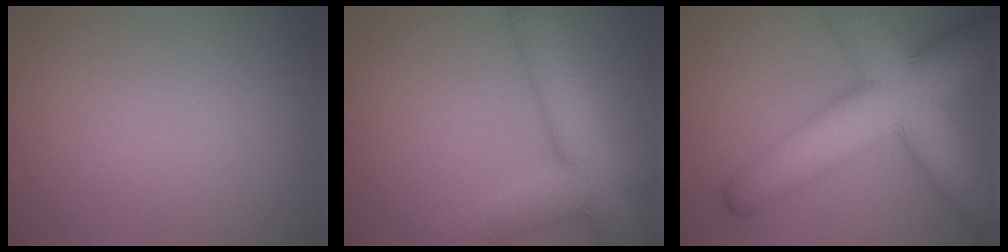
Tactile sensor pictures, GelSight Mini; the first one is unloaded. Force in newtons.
{"total": 8.9, "press": 8.9, "slide": 0.4}
{"total": 13.7, "press": 13.7, "slide": 0.3}